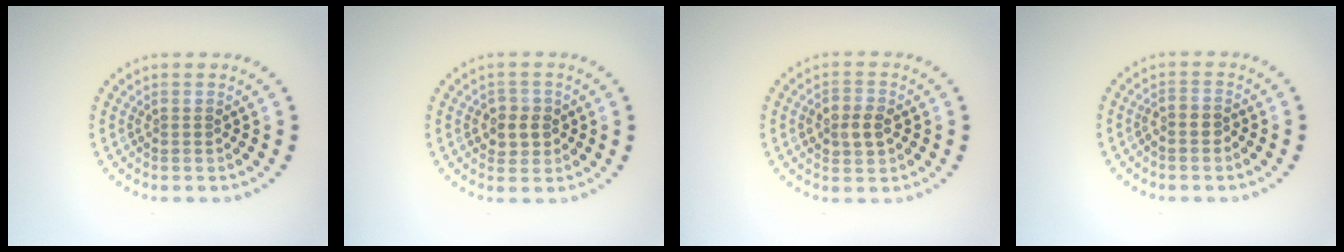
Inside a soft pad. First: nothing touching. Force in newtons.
{"total": 2.4, "press": 2.3, "slide": 0.7}
{"total": 2.8, "press": 2.8, "slide": 0.1}
{"total": 1.2, "press": 0.9, "slide": 0.7}